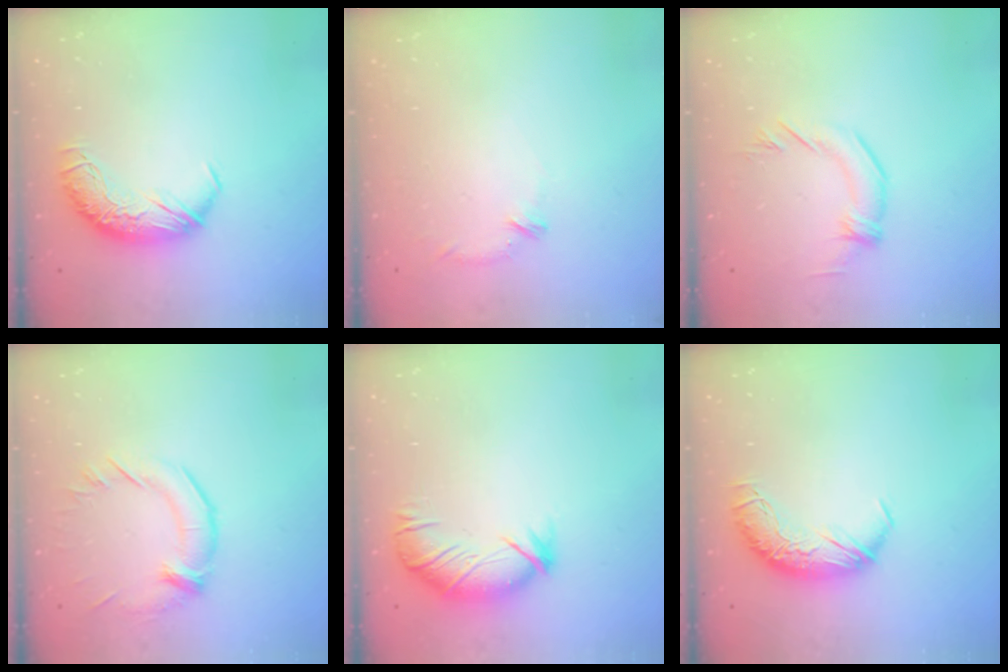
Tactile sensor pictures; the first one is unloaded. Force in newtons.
{"total": 6.8, "press": 6.7, "slide": 1.0}
{"total": 2.8, "press": 2.8, "slide": 0.2}
{"total": 1.5, "press": 0.4, "slide": 1.4}
{"total": 2.9, "press": 2.5, "slide": 1.4}
{"total": 0.0}